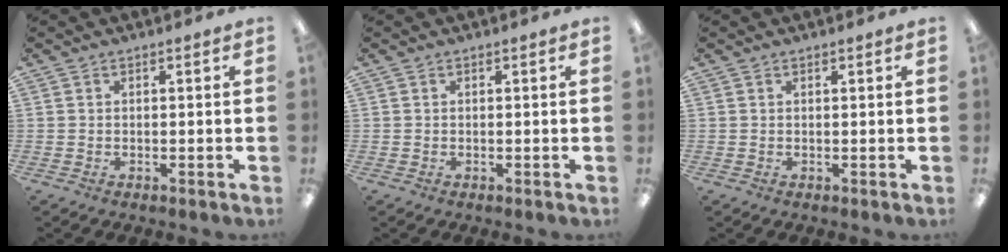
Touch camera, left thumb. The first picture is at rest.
{"total": 0.0}
{"total": 0.5, "force": [0.5, 0.1, 0.2], "torque": [-0.005, 0.001, 0.008]}